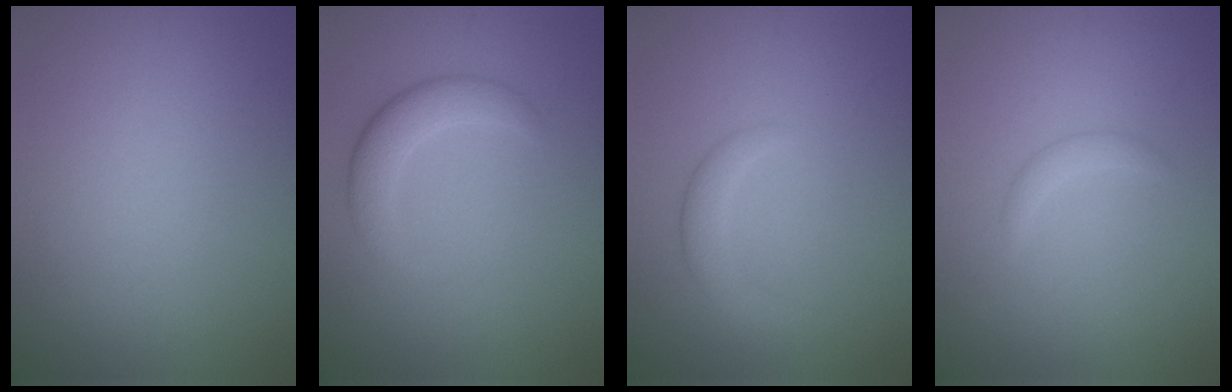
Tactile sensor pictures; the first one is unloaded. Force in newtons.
{"total": 3.0, "press": 3.0, "slide": 0.3}
{"total": 2.3, "press": 2.2, "slide": 0.2}
{"total": 1.0, "press": 1.0, "slide": 0.0}